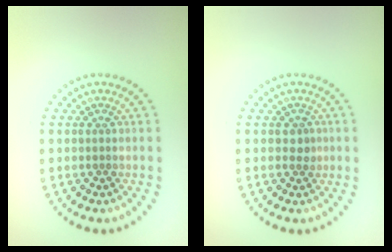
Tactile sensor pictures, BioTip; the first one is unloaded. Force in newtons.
{"total": 1.1, "press": 1.0, "slide": 0.4}